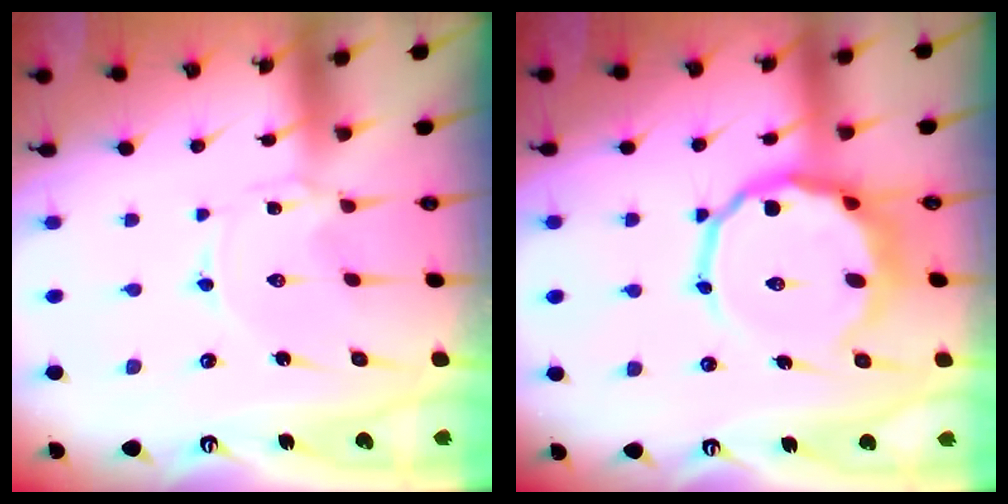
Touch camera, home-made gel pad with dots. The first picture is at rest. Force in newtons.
{"total": 11.7, "press": 11.3, "slide": 2.9}